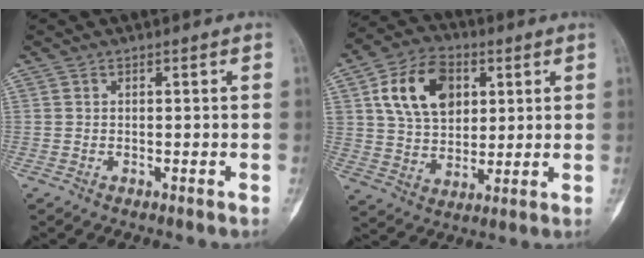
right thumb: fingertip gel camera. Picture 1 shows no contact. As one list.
[{"total": 14.7, "force": [4.8, 10.2, 9.4], "torque": [-0.136, -0.005, 0.086]}]